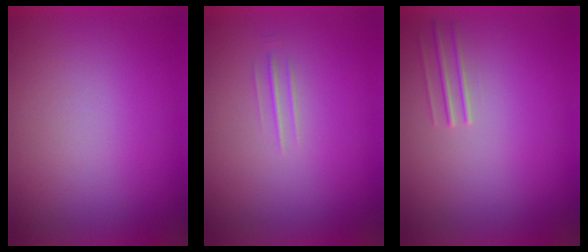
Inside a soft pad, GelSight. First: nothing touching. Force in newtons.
{"total": 1.5}
{"total": 1.5}